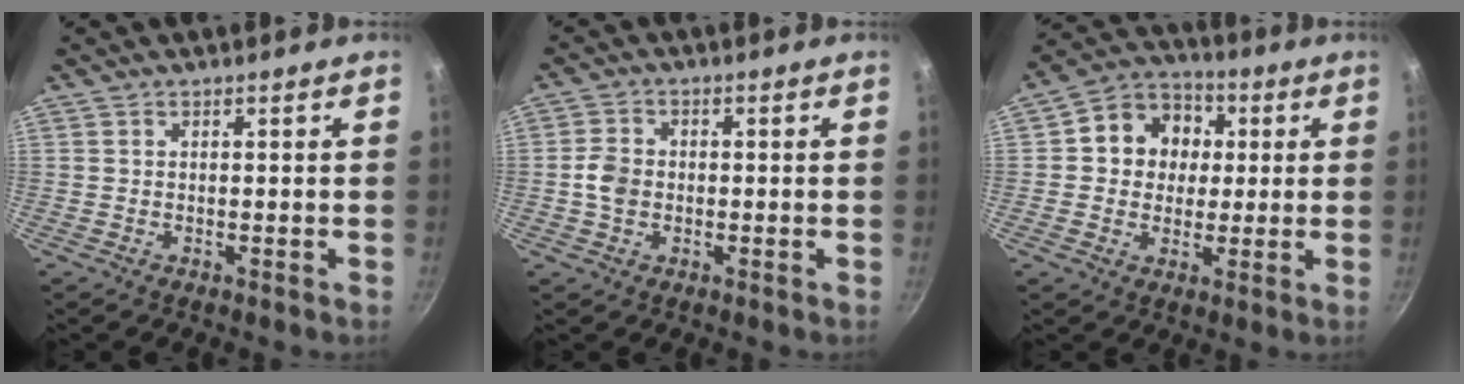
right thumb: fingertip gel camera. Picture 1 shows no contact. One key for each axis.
{"total": 4.4, "fx": -0.7, "fy": 3.4, "fz": 2.6, "tx": -0.044, "ty": 0.010, "tz": -0.019}
{"total": 11.3, "fx": 1.8, "fy": 10.0, "fz": 5.1, "tx": -0.050, "ty": 0.015, "tz": 0.012}